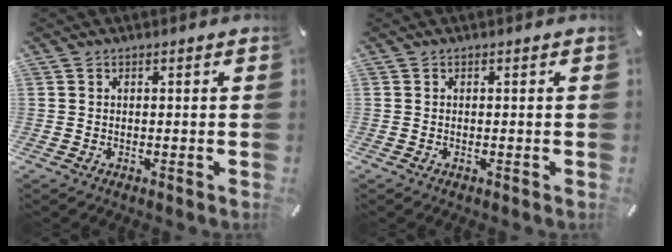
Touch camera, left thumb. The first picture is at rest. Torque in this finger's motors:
{"motor_torque": [-0.01, 0.01, 0.10, 0.09, 0.00]}